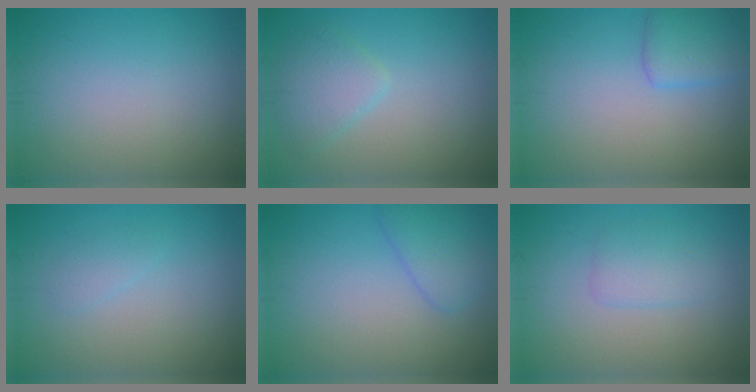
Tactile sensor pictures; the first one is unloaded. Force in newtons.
{"total": 2.5, "press": 2.5, "slide": 0.2}
{"total": 2.7, "press": 2.7, "slide": 0.0}
{"total": 1.0, "press": 1.0, "slide": 0.1}
{"total": 2.7, "press": 2.6, "slide": 0.2}
{"total": 1.9, "press": 1.9, "slide": 0.1}